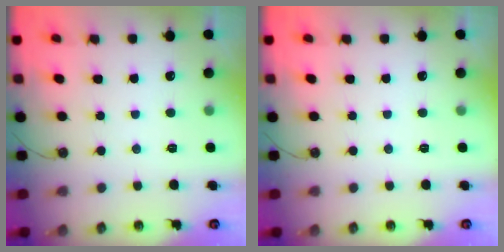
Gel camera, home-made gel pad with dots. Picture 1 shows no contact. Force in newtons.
{"total": 0.0}